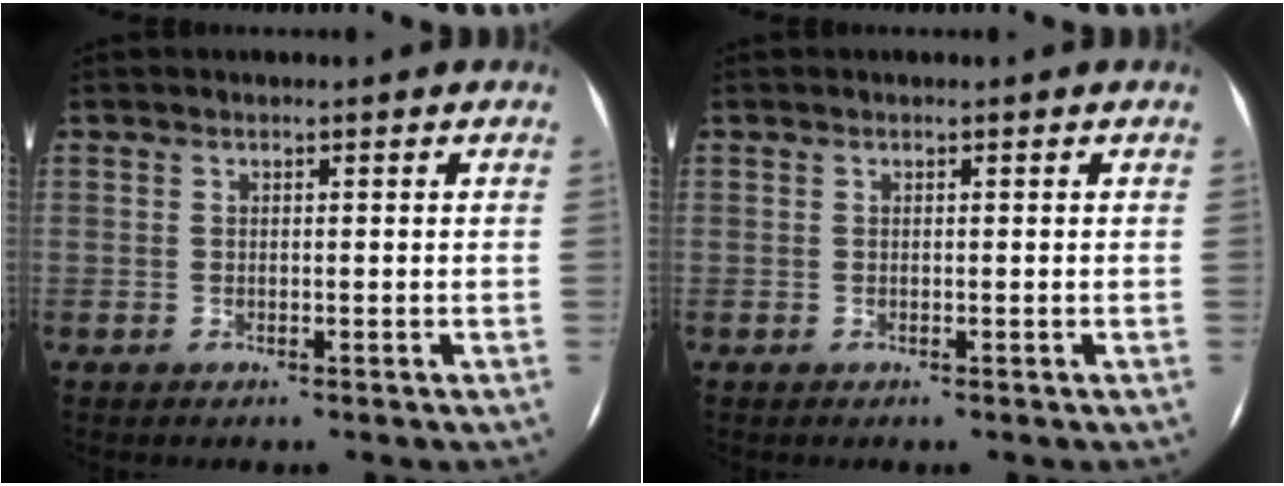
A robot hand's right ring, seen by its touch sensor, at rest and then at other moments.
{"total": 0.0}